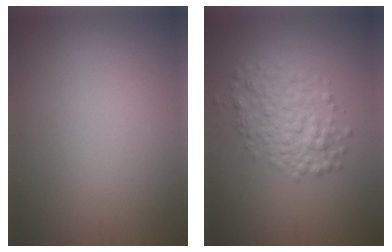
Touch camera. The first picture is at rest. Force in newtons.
{"total": 3.9, "press": 3.9, "slide": 0.2}